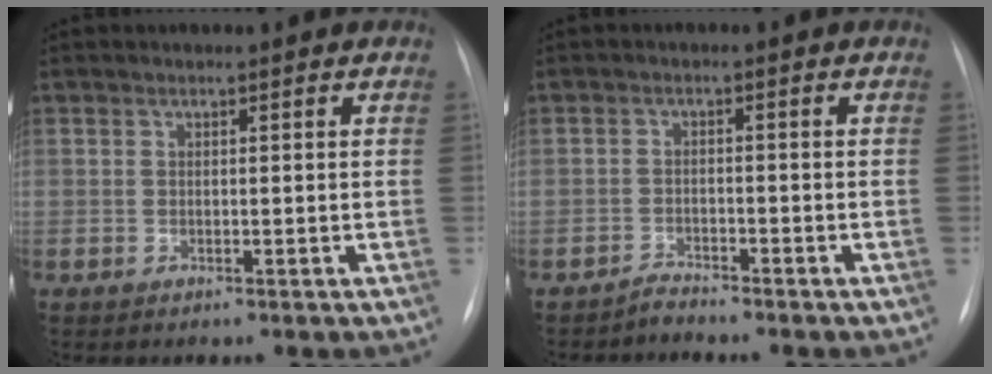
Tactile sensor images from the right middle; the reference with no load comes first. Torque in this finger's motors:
{"motor_torque": [-0.31, 0.04, -0.06, -0.02]}